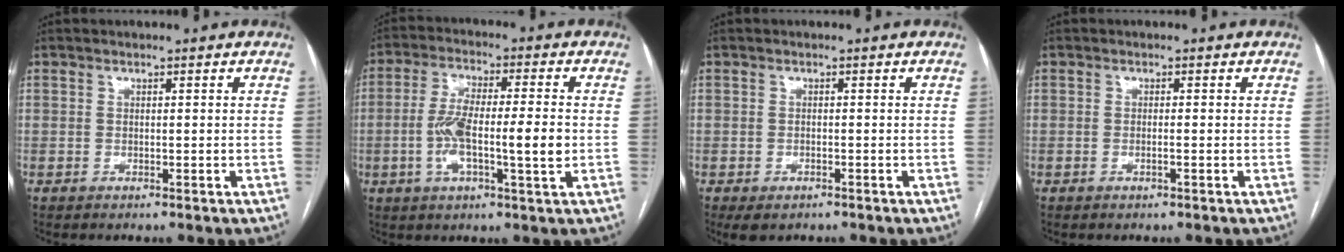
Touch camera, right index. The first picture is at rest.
{"total": 10.7, "force": [-1.5, 1.6, 10.5], "torque": [-0.193, 0.012, -0.027]}
{"total": 3.3, "force": [-2.3, 1.6, 1.7], "torque": [-0.028, -0.005, -0.030]}
{"total": 0.8, "force": [-0.3, -0.1, 0.7], "torque": [-0.014, 0.002, -0.002]}